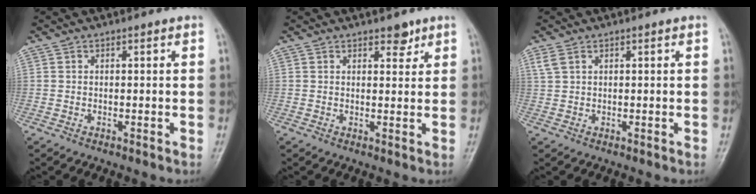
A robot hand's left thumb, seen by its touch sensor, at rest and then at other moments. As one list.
[{"total": 2.6, "force": [1.9, 1.3, 1.2], "torque": [-0.001, -0.011, 0.026]}, {"total": 1.8, "force": [1.0, 1.0, 1.1], "torque": [-0.027, 0.008, 0.030]}]